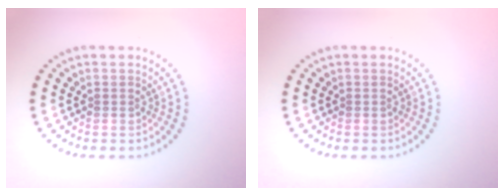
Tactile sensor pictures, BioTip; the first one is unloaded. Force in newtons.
{"total": 0.0}